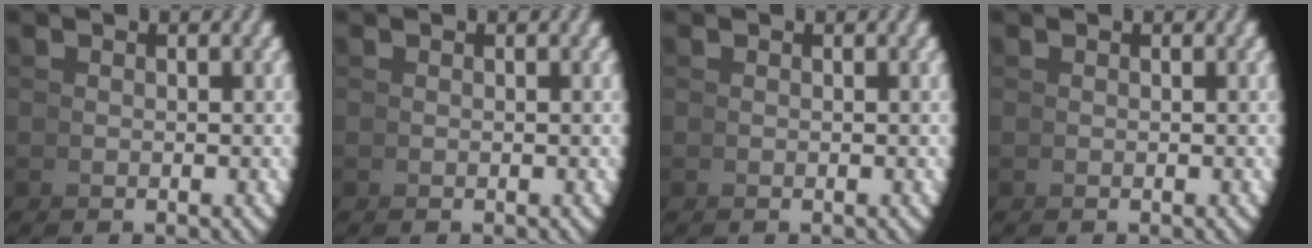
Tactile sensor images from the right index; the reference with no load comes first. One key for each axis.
{"total": 0.0}
{"total": 0.0}
{"total": 0.0}